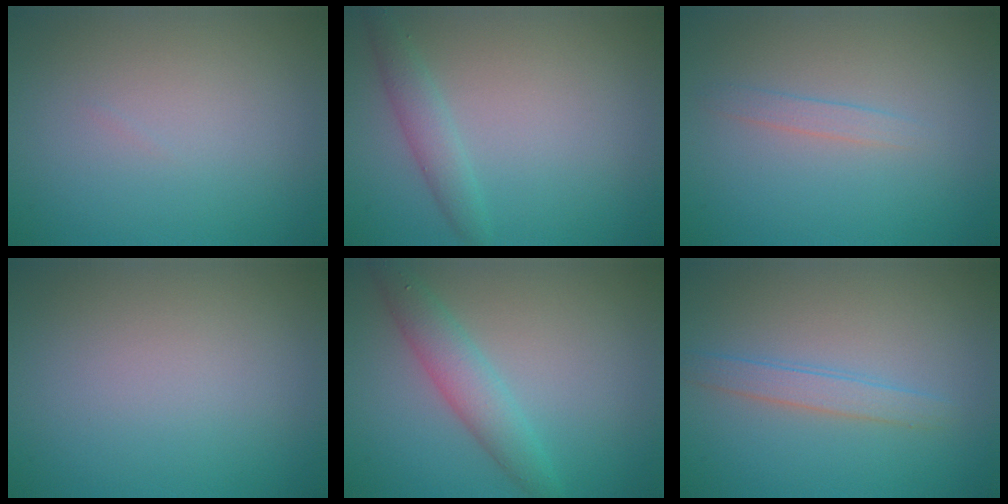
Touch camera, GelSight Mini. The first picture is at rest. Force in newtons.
{"total": 2.0, "press": 2.0, "slide": 0.3}
{"total": 1.1, "press": 1.1, "slide": 0.0}
{"total": 0.0}
{"total": 3.0, "press": 3.0, "slide": 0.1}
{"total": 1.9, "press": 1.9, "slide": 0.1}